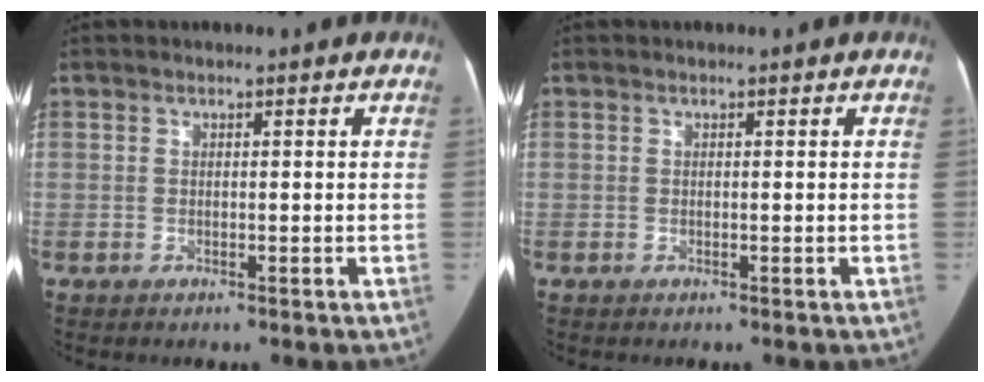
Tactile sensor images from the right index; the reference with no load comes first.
{"total": 0.0}